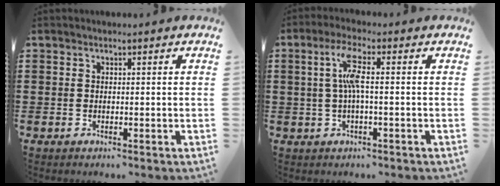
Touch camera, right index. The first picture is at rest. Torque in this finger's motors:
{"motor_torque": [1.07, -0.22, 0.24, 0.08]}